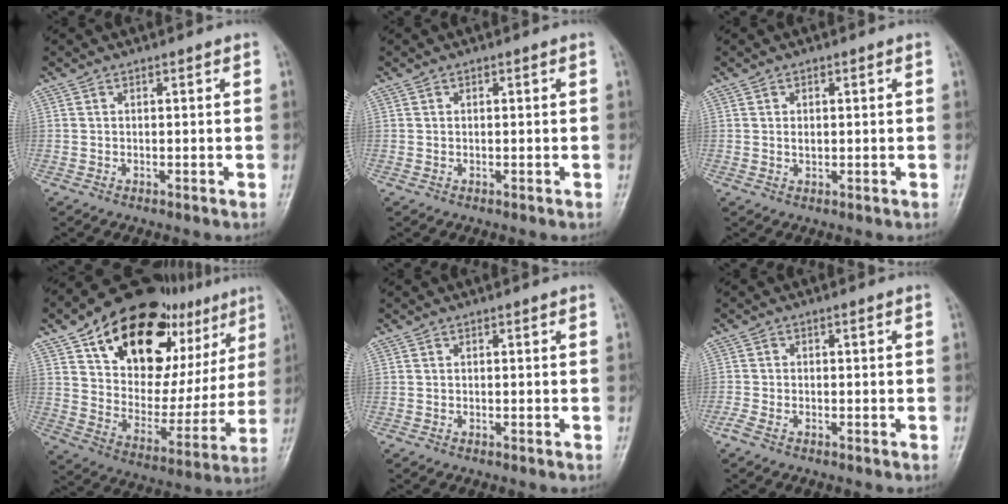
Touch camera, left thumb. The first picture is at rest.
{"total": 0.0}
{"total": 1.5, "force": [0.2, 1.0, 1.1], "torque": [-0.018, 0.001, 0.006]}
{"total": 29.4, "force": [16.2, 16.0, 18.6], "torque": [-0.228, -0.027, 0.257]}
{"total": 0.0}
{"total": 2.1, "force": [-1.2, 0.7, 1.6], "torque": [-0.041, 0.005, -0.027]}